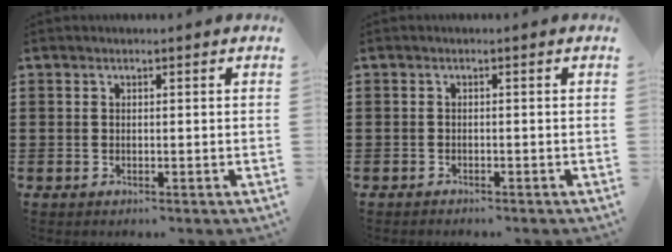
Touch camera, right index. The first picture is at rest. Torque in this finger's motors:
{"motor_torque": [0.15, -0.05, 0.02, 0.00]}